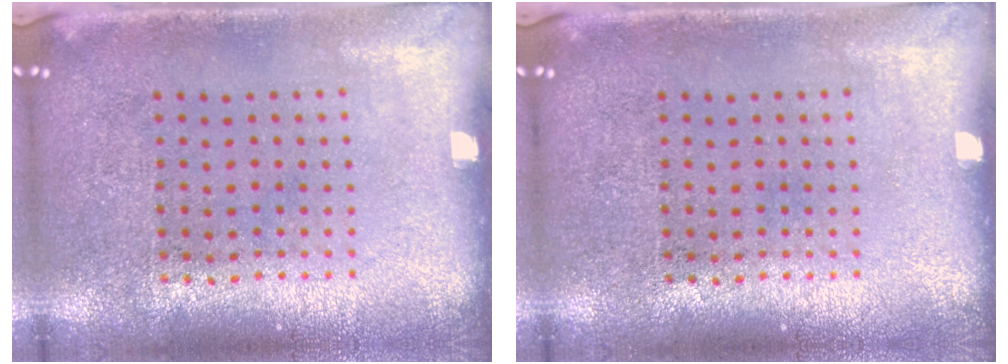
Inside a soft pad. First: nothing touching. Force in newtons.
{"total": 0.0}